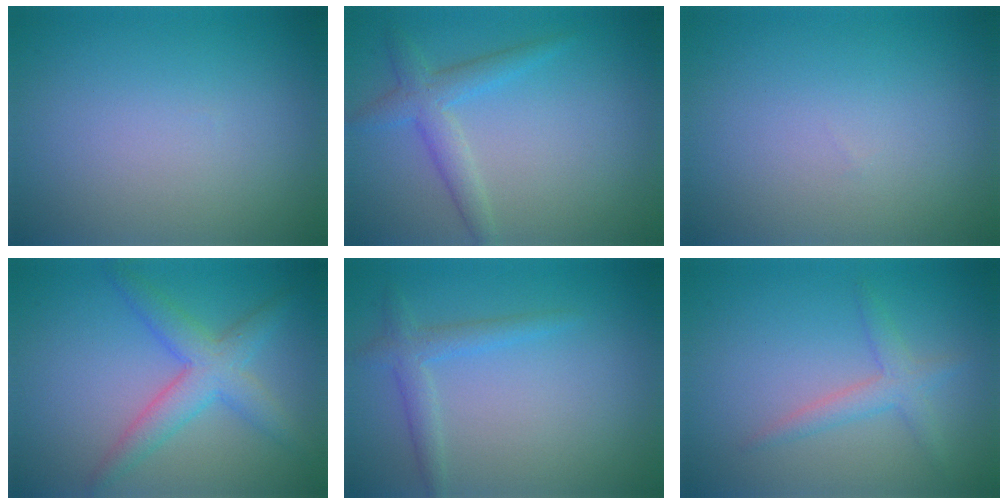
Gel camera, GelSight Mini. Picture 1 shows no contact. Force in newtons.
{"total": 2.8, "press": 2.8, "slide": 0.0}
{"total": 0.0}
{"total": 4.3, "press": 4.3, "slide": 0.1}
{"total": 2.1, "press": 2.1, "slide": 0.1}
{"total": 2.1, "press": 2.1, "slide": 0.2}